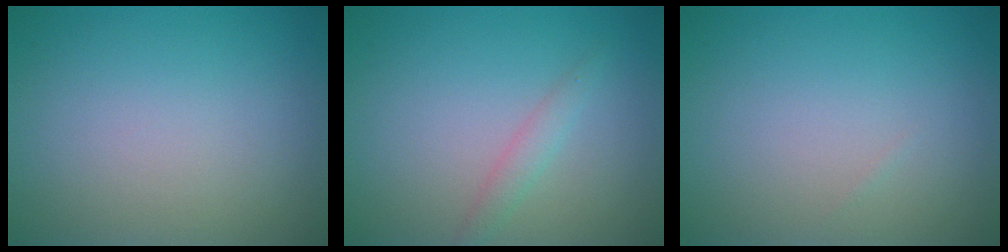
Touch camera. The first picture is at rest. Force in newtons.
{"total": 1.4, "press": 1.4, "slide": 0.0}
{"total": 0.0}